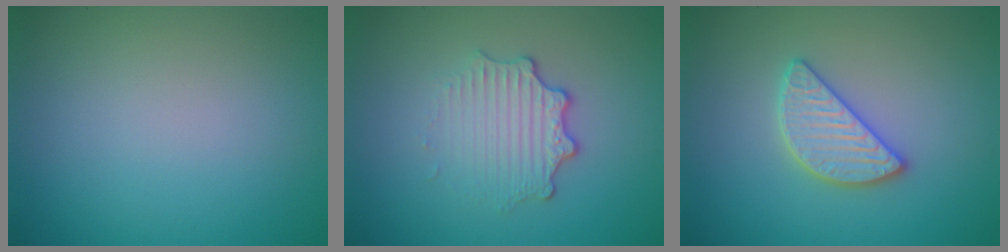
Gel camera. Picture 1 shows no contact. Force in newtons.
{"total": 3.4, "press": 2.7, "slide": 2.0}
{"total": 3.0, "press": 3.0, "slide": 0.2}